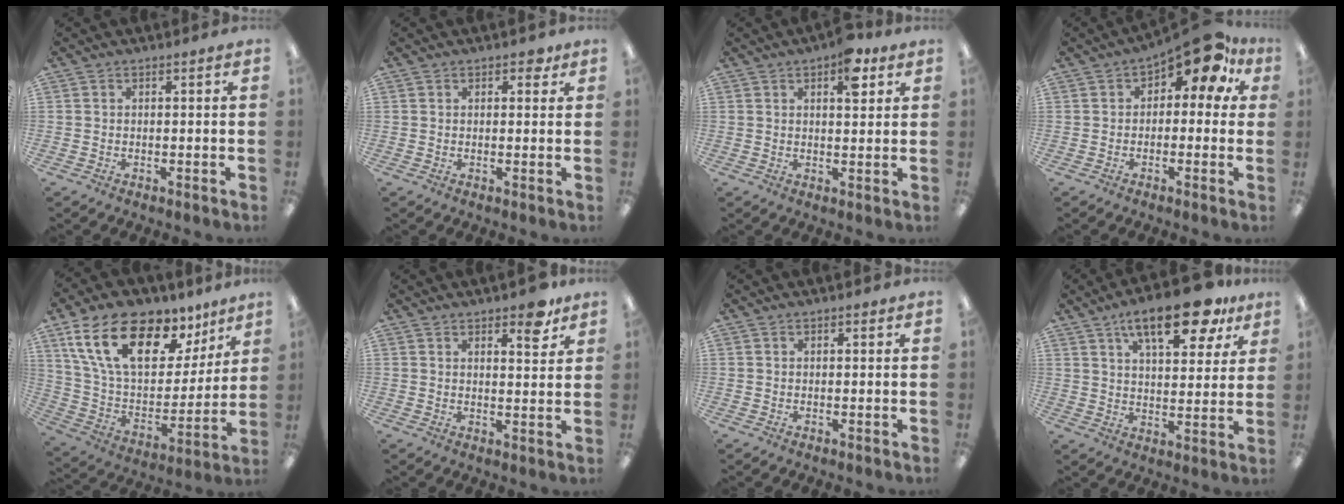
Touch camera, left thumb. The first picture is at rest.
{"total": 2.3, "force": [1.4, 1.4, 1.2], "torque": [-0.010, -0.001, 0.020]}
{"total": 7.3, "force": [3.9, 3.4, 5.1], "torque": [-0.062, -0.013, 0.061]}
{"total": 10.3, "force": [5.7, 4.5, 7.3], "torque": [-0.101, -0.031, 0.093]}
{"total": 22.5, "force": [13.1, 11.6, 14.2], "torque": [-0.263, -0.062, 0.232]}
{"total": 5.5, "force": [4.2, 2.0, 2.9], "torque": [-0.019, -0.027, 0.066]}
{"total": 0.6, "force": [0.5, 0.3, 0.2], "torque": [-0.004, 0.003, 0.008]}
{"total": 17.3, "force": [10.4, 6.8, 12.1], "torque": [-0.171, -0.043, 0.164]}